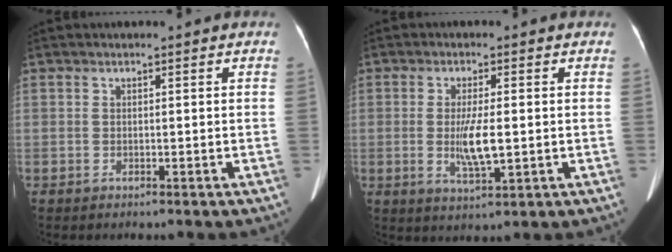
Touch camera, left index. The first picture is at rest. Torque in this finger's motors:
{"motor_torque": [1.30, 0.31, 0.65, 0.20]}